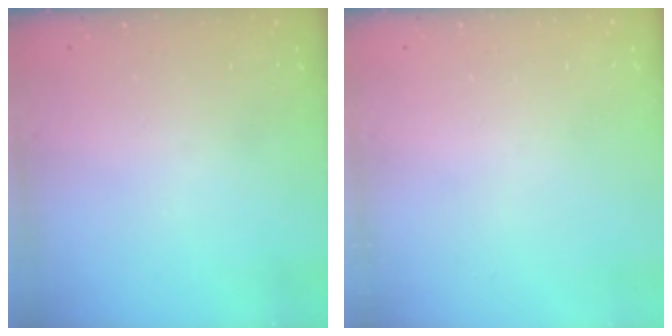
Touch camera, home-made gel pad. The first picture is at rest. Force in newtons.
{"total": 0.0}